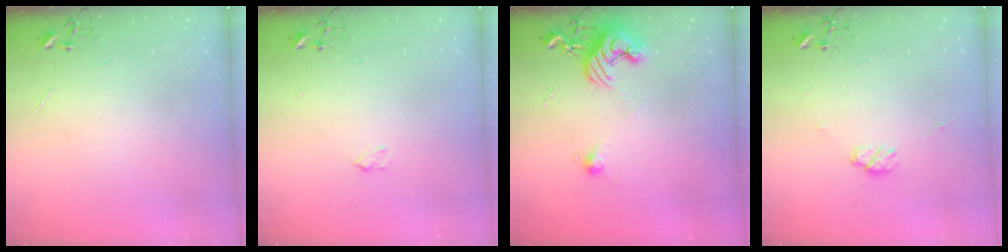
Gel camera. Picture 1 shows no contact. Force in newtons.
{"total": 2.5, "press": 2.4, "slide": 0.4}
{"total": 11.2, "press": 11.1, "slide": 1.0}
{"total": 6.1, "press": 6.0, "slide": 1.1}